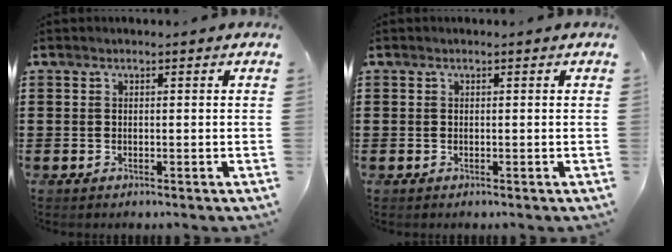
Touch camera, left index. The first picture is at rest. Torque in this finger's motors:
{"motor_torque": [-0.22, 0.12, 0.00, -0.01]}